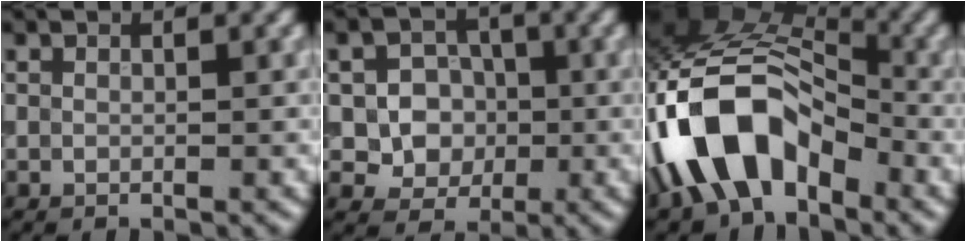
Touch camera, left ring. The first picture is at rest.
{"total": 5.6, "force": [-0.4, 5.0, 2.4], "torque": [-0.020, 0.004, -0.026]}
{"total": 11.3, "force": [-4.7, 6.8, 7.7], "torque": [-0.146, 0.009, -0.094]}